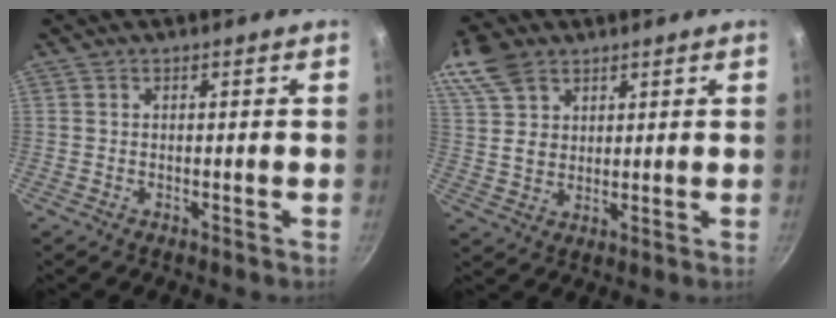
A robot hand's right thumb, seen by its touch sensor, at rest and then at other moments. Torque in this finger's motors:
{"motor_torque": [-0.06, 0.18, 0.28, -0.15, 0.08]}